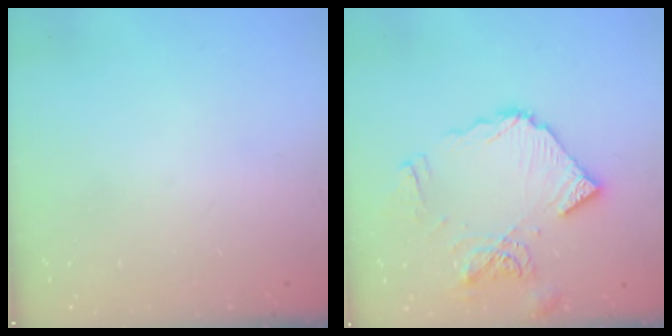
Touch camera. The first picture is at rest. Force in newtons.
{"total": 14.3, "press": 14.2, "slide": 1.6}